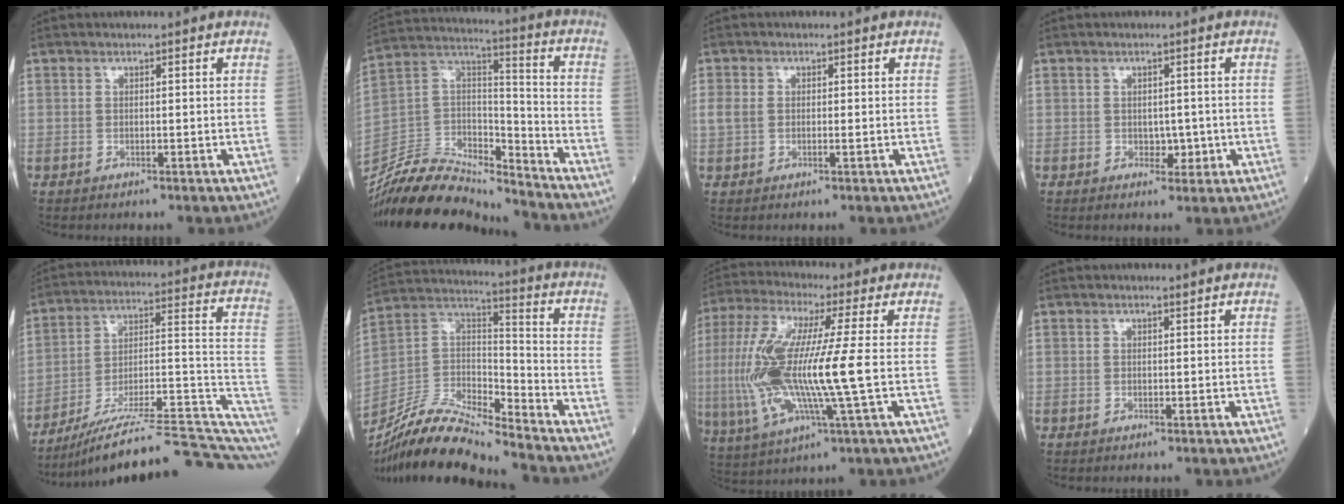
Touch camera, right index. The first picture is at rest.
{"total": 18.7, "force": [-17.8, 3.2, 4.9], "torque": [-0.094, 0.040, -0.322]}
{"total": 2.7, "force": [0.1, 1.6, 2.2], "torque": [-0.059, 0.008, 0.004]}
{"total": 2.5, "force": [-0.3, 1.8, 1.8], "torque": [-0.016, 0.002, 0.001]}
{"total": 21.9, "force": [-16.3, 2.6, 14.4], "torque": [-0.155, 0.038, -0.246]}
{"total": 16.8, "force": [-15.2, 1.4, 7.0], "torque": [-0.136, 0.015, -0.288]}
{"total": 17.9, "force": [-0.9, 1.4, 17.8], "torque": [-0.392, -0.010, -0.020]}
{"total": 0.0}